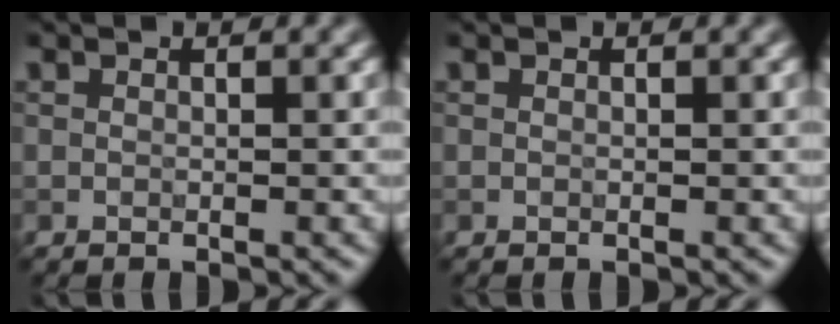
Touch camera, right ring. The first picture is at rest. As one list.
[{"total": 0.0}]